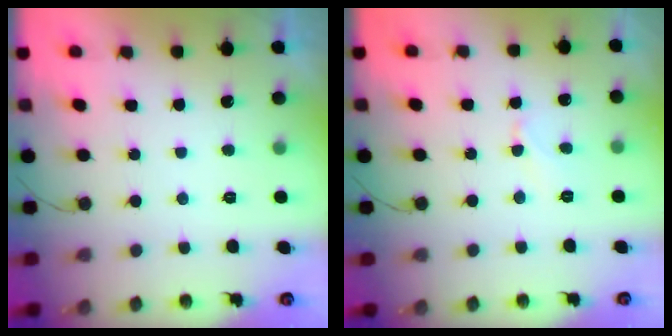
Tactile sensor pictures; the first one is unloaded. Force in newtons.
{"total": 4.5, "press": 4.5, "slide": 0.7}